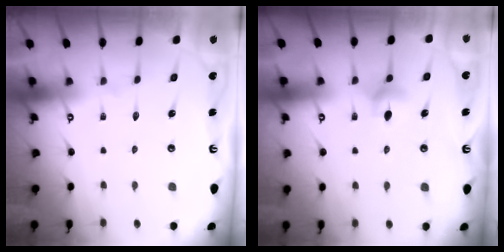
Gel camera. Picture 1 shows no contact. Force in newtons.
{"total": 5.2, "press": 5.1, "slide": 0.8}